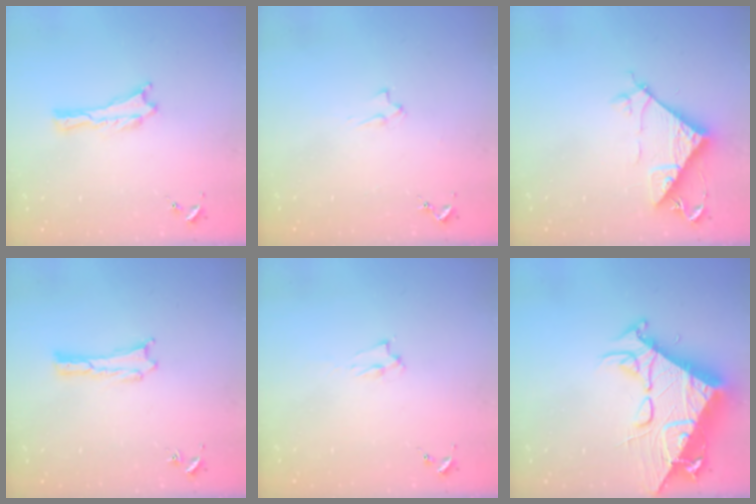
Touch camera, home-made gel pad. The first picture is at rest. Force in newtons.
{"total": 2.1, "press": 2.1, "slide": 0.3}
{"total": 7.7, "press": 7.7, "slide": 0.8}
{"total": 0.0}
{"total": 1.4, "press": 1.3, "slide": 0.3}
{"total": 15.2, "press": 15.0, "slide": 1.9}